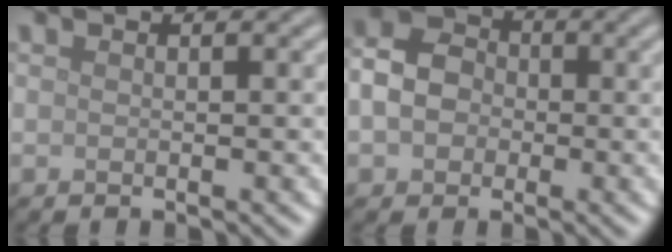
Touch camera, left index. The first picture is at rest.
{"total": 4.5, "force": [-0.7, 3.7, 2.4], "torque": [-0.041, 0.004, -0.020]}